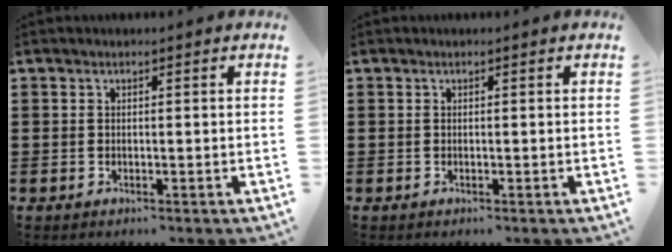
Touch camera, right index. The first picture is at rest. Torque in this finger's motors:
{"motor_torque": [0.16, 0.43, 0.00, 0.00]}